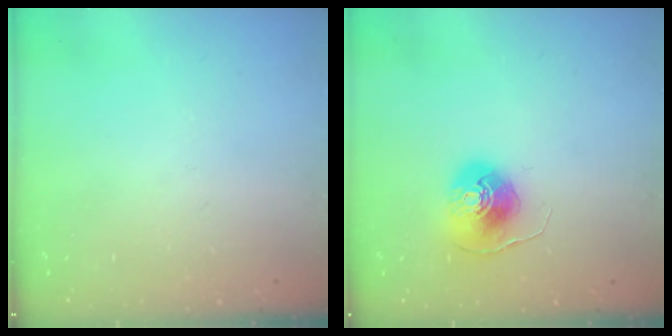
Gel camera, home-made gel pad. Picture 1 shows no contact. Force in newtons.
{"total": 9.1, "press": 9.1, "slide": 0.4}